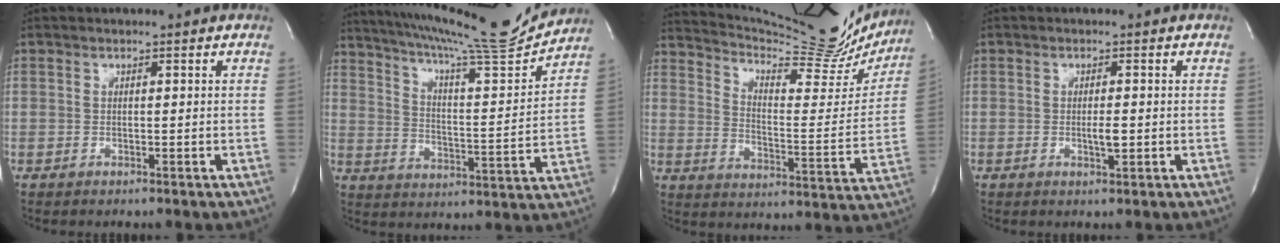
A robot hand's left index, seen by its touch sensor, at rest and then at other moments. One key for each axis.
{"total": 18.7, "fx": 17.3, "fy": -0.5, "fz": 7.1, "tx": -0.125, "ty": -0.047, "tz": 0.250}
{"total": 22.3, "fx": 20.7, "fy": 3.2, "fz": 7.7, "tx": -0.120, "ty": -0.065, "tz": 0.273}
{"total": 1.7, "fx": -0.5, "fy": 0.3, "fz": 1.6, "tx": -0.031, "ty": -0.007, "tz": -0.007}